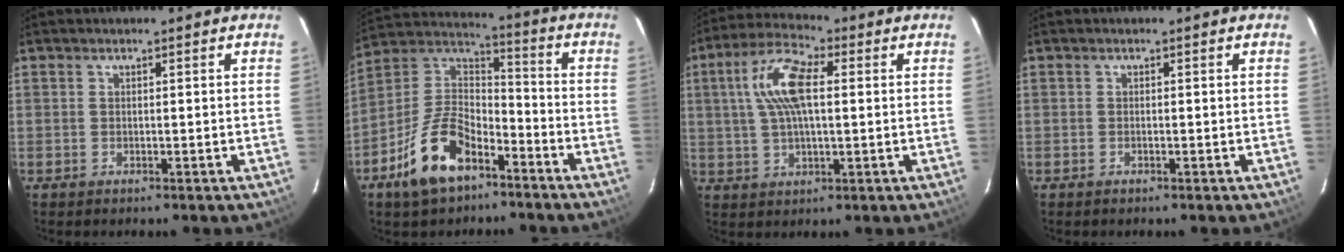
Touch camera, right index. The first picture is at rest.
{"total": 15.3, "force": [-8.8, 7.9, 9.7], "torque": [-0.205, 0.022, -0.159]}
{"total": 11.3, "force": [2.2, 4.6, 10.0], "torque": [-0.199, 0.024, 0.038]}
{"total": 0.0}